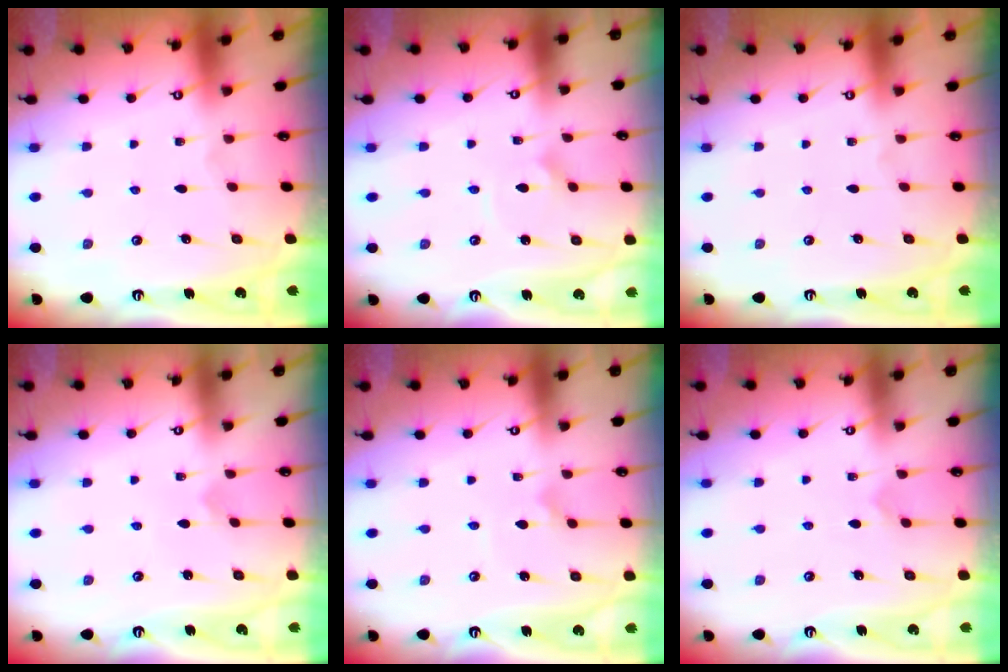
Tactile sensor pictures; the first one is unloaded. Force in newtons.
{"total": 2.3, "press": 2.3, "slide": 0.3}
{"total": 0.0}
{"total": 3.2, "press": 3.2, "slide": 0.2}
{"total": 2.5, "press": 2.5, "slide": 0.3}
{"total": 3.1, "press": 3.0, "slide": 0.3}